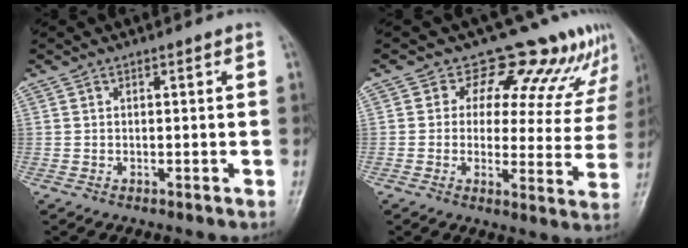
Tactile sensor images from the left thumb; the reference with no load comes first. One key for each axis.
{"total": 13.6, "fx": 11.1, "fy": 6.5, "fz": 4.2, "tx": 0.003, "ty": -0.070, "tz": 0.117}